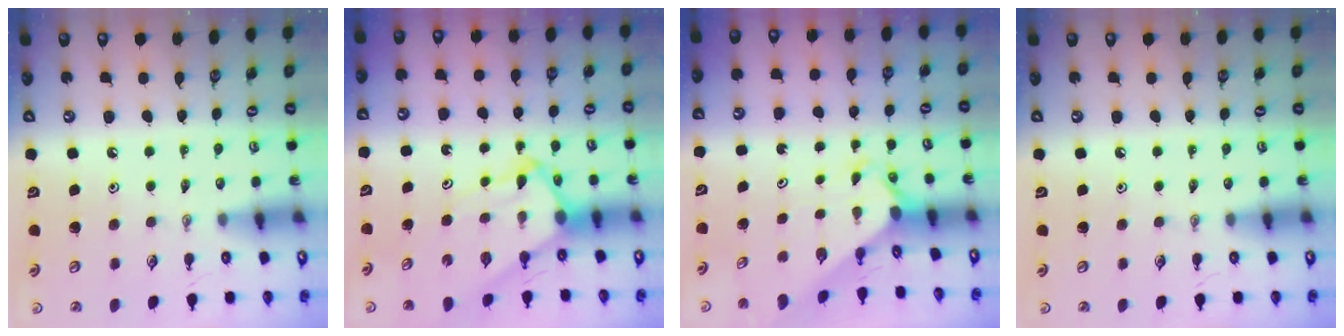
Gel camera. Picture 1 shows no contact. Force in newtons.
{"total": 6.6, "press": 6.6, "slide": 0.5}
{"total": 2.4, "press": 2.4, "slide": 0.2}
{"total": 0.0}